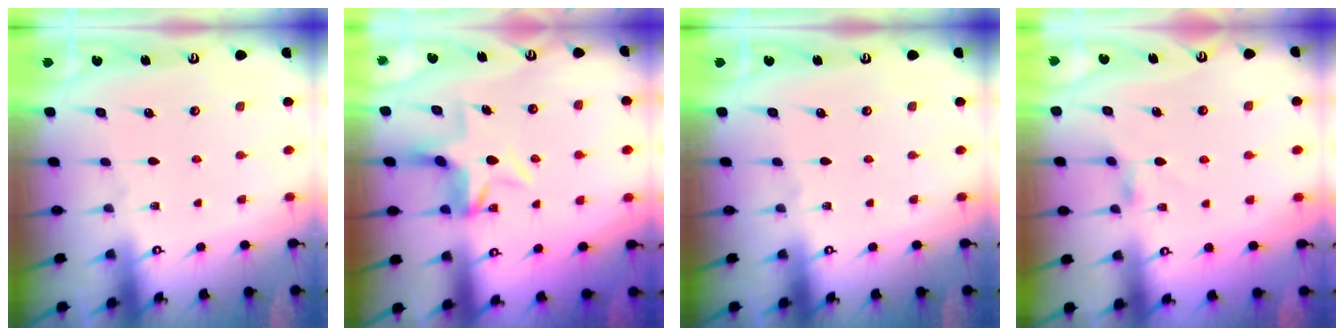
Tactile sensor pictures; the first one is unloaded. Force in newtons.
{"total": 4.8, "press": 4.8, "slide": 0.4}
{"total": 0.0}
{"total": 3.4, "press": 3.3, "slide": 0.4}